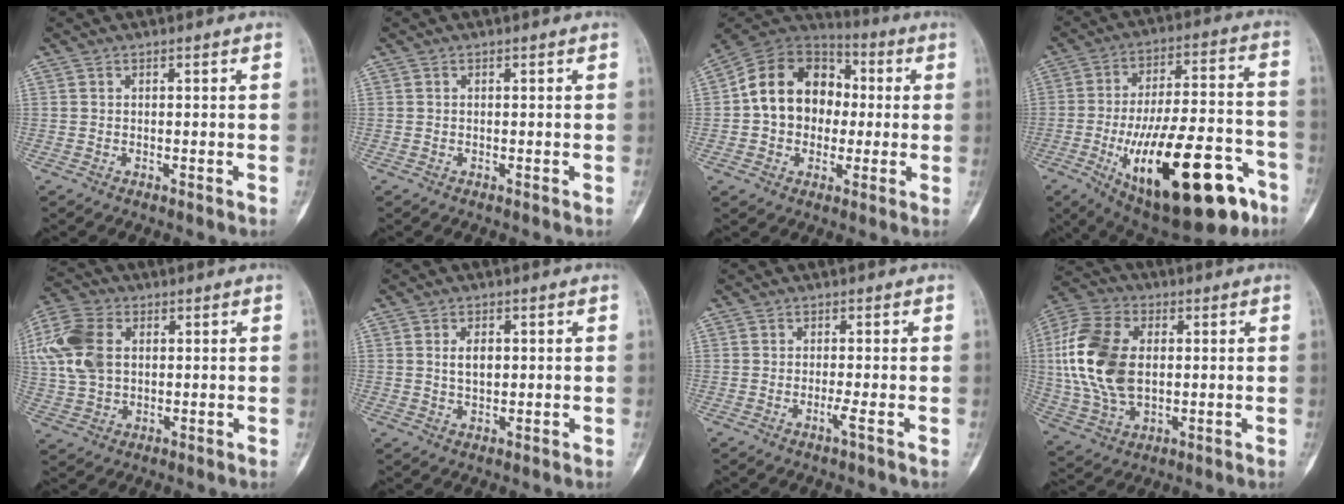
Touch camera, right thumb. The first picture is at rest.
{"total": 0.0}
{"total": 16.7, "force": [0.7, 13.1, 10.3], "torque": [-0.131, 0.038, 0.003]}
{"total": 28.7, "force": [-12.2, 10.9, 23.6], "torque": [-0.343, 0.043, -0.171]}
{"total": 14.7, "force": [3.2, 10.6, 9.7], "torque": [-0.231, 0.009, 0.061]}
{"total": 6.0, "force": [1.1, 3.7, 4.6], "torque": [-0.062, -0.005, 0.020]}
{"total": 1.4, "force": [-0.6, -0.4, 1.2], "torque": [-0.027, -0.005, -0.015]}
{"total": 18.0, "force": [1.8, 11.8, 13.5], "torque": [-0.283, 0.005, 0.035]}